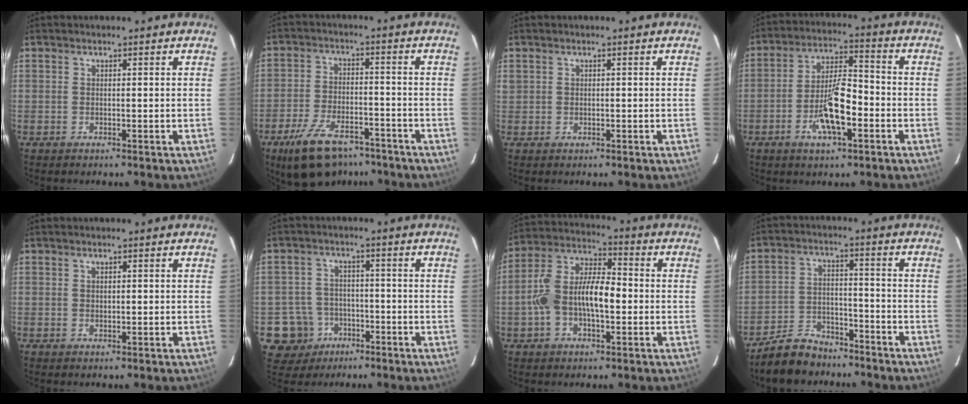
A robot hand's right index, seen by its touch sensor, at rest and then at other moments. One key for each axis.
{"total": 13.8, "fx": -9.8, "fy": 6.3, "fz": 7.4, "tx": -0.164, "ty": -0.009, "tz": -0.162}
{"total": 0.9, "fx": 0.0, "fy": 0.9, "fz": 0.4, "tx": -0.005, "ty": 0.001, "tz": 0.001}
{"total": 10.8, "fx": -4.2, "fy": 3.4, "fz": 9.3, "tx": -0.186, "ty": 0.002, "tz": -0.073}
{"total": 0.8, "fx": 0.3, "fy": 0.5, "fz": 0.5, "tx": -0.007, "ty": 0.003, "tz": 0.006}
{"total": 8.3, "fx": -3.5, "fy": 7.5, "fz": 0.6, "tx": -0.036, "ty": 0.031, "tz": -0.048}
{"total": 11.8, "fx": -1.8, "fy": 5.9, "fz": 10.1, "tx": -0.202, "ty": 0.019, "tz": -0.033}
{"total": 9.3, "fx": -7.7, "fy": 4.6, "fz": 2.5, "tx": -0.077, "ty": 0.014, "tz": -0.123}